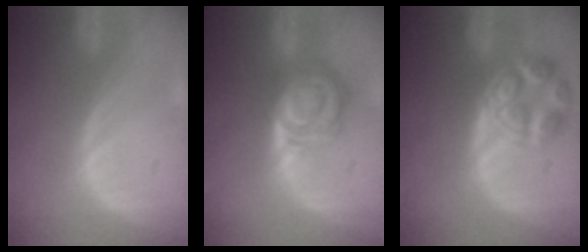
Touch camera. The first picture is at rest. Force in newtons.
{"total": 8.1, "press": 7.1, "slide": 3.9}
{"total": 7.8, "press": 7.0, "slide": 3.5}